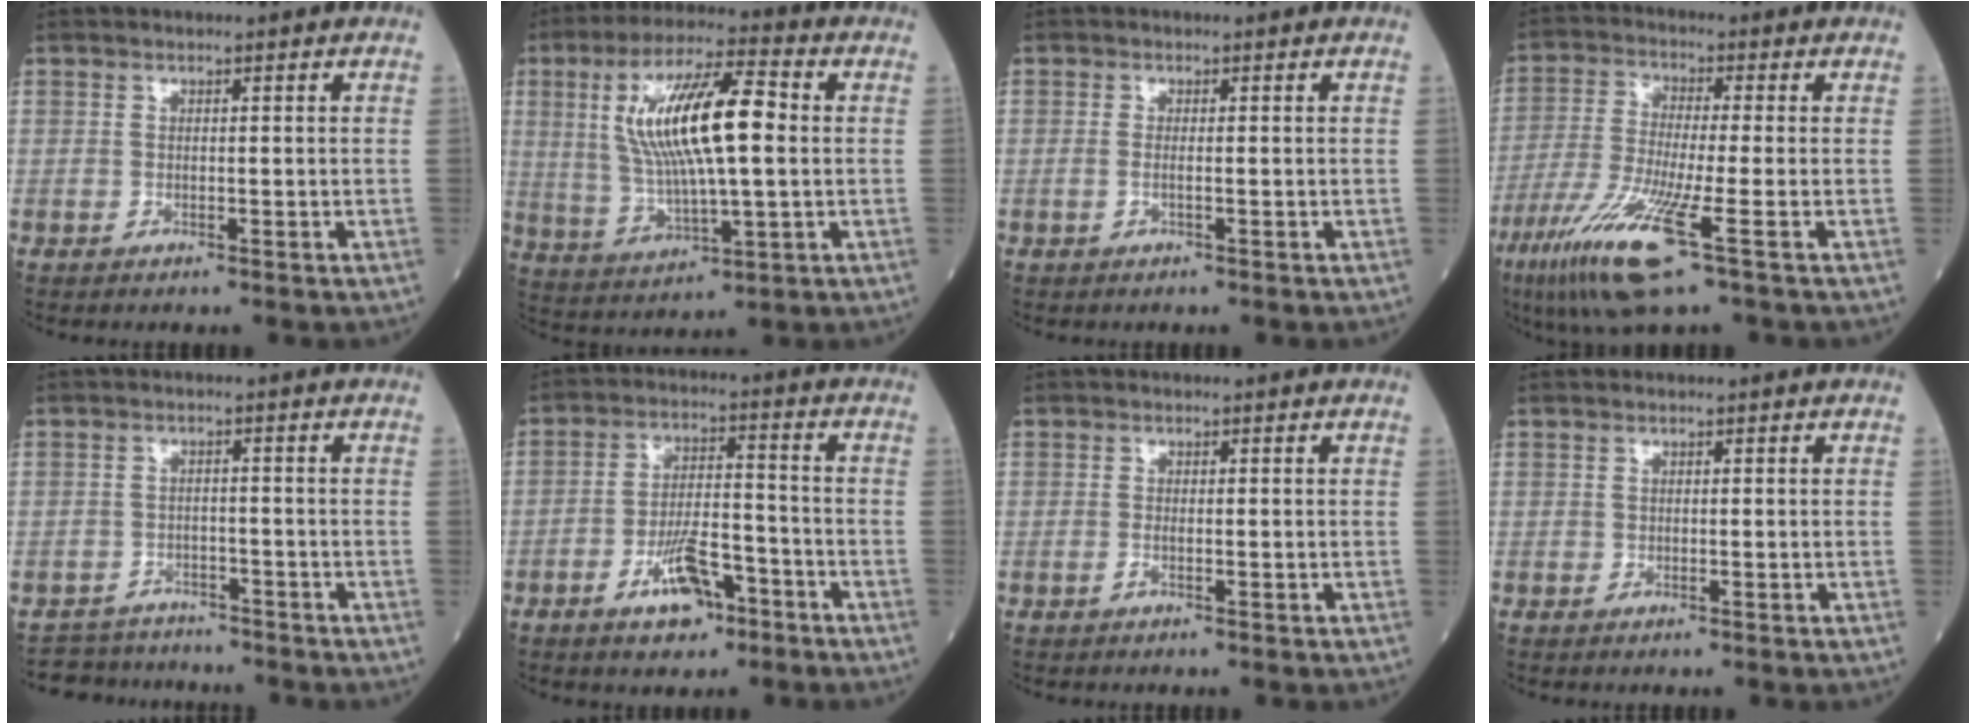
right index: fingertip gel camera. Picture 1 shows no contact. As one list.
[{"total": 15.9, "force": [2.3, 3.3, 15.4], "torque": [-0.297, 0.017, 0.041]}, {"total": 0.9, "force": [-0.2, 0.1, 0.9], "torque": [-0.022, -0.002, -0.006]}, {"total": 12.1, "force": [-5.8, 0.2, 10.6], "torque": [-0.225, -0.034, -0.111]}, {"total": 5.3, "force": [-4.8, 2.1, -0.7], "torque": [0.015, 0.011, -0.078]}, {"total": 8.2, "force": [-4.6, 3.0, 6.0], "torque": [-0.113, 0.007, -0.077]}, {"total": 0.7, "force": [-0.2, 0.1, 0.7], "torque": [-0.016, -0.001, -0.004]}, {"total": 0.0}]